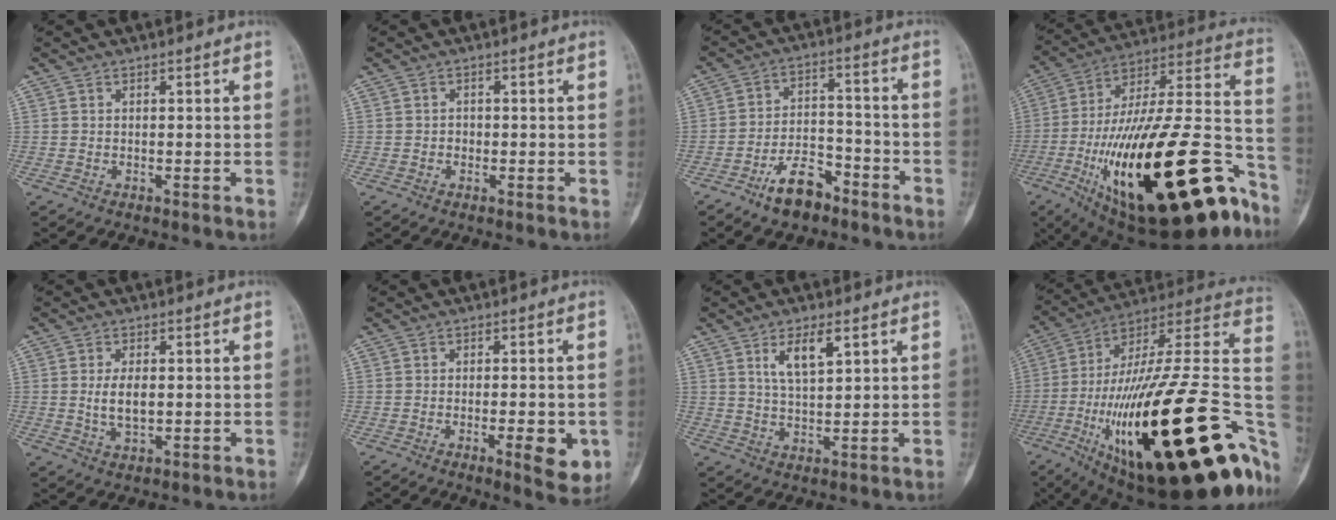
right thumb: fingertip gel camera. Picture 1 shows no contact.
{"total": 1.2, "force": [-0.2, 1.0, 0.5], "torque": [-0.001, 0.005, -0.004]}
{"total": 9.4, "force": [-6.3, 4.7, 5.2], "torque": [-0.077, 0.051, -0.111]}
{"total": 42.0, "force": [-18.0, 15.0, 34.9], "torque": [-0.527, 0.056, -0.276]}
{"total": 5.2, "force": [0.3, 2.8, 4.4], "torque": [-0.081, -0.008, 0.009]}
{"total": 7.3, "force": [-2.1, 2.4, 6.6], "torque": [-0.080, -0.009, -0.023]}
{"total": 6.4, "force": [3.1, 2.3, 5.1], "torque": [-0.090, -0.015, 0.061]}
{"total": 47.5, "force": [-13.6, 15.4, 42.8], "torque": [-0.605, 0.050, -0.217]}